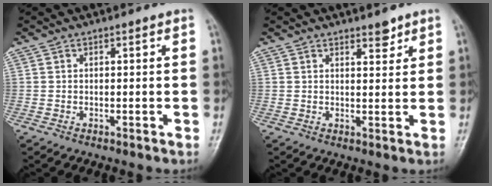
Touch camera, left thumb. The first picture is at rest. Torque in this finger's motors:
{"motor_torque": [-0.12, 0.21, -0.27, -0.04, 0.01]}